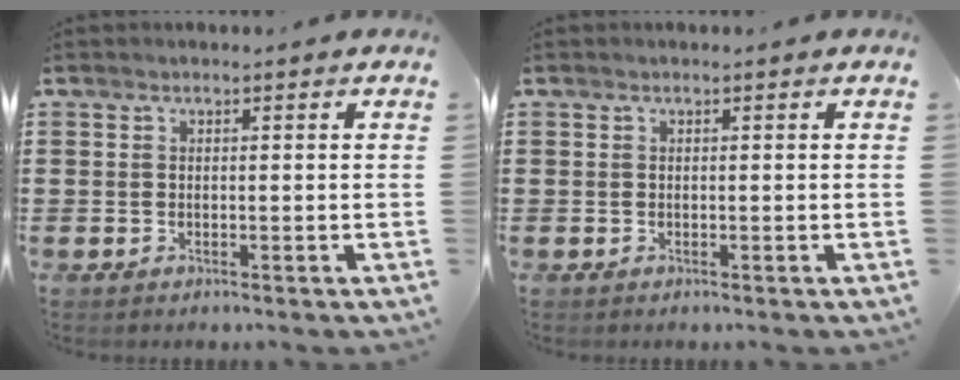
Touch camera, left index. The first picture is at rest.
{"total": 0.0}